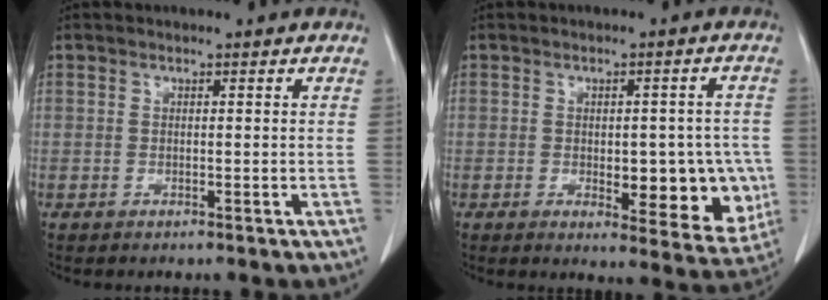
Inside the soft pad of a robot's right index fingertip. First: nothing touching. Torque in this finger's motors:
{"motor_torque": [0.82, -0.53, 0.20, 0.05]}